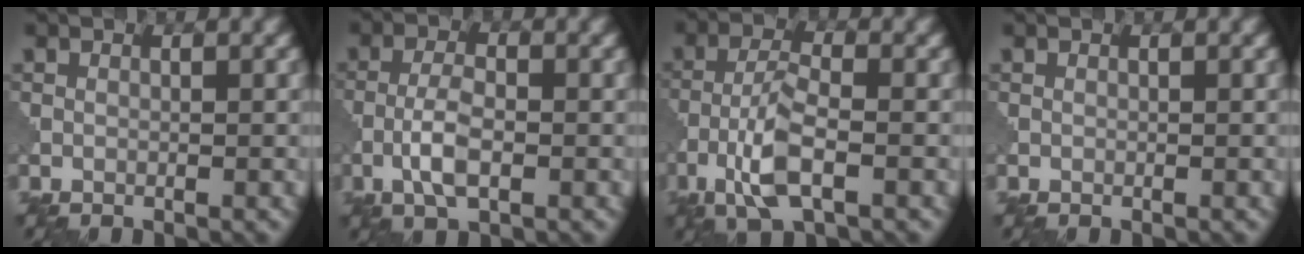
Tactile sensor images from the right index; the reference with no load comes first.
{"total": 3.6, "force": [-1.2, 1.3, 3.1], "torque": [-0.066, 0.002, -0.029]}
{"total": 5.2, "force": [-2.3, 1.6, 4.4], "torque": [-0.089, 0.004, -0.050]}
{"total": 0.0}